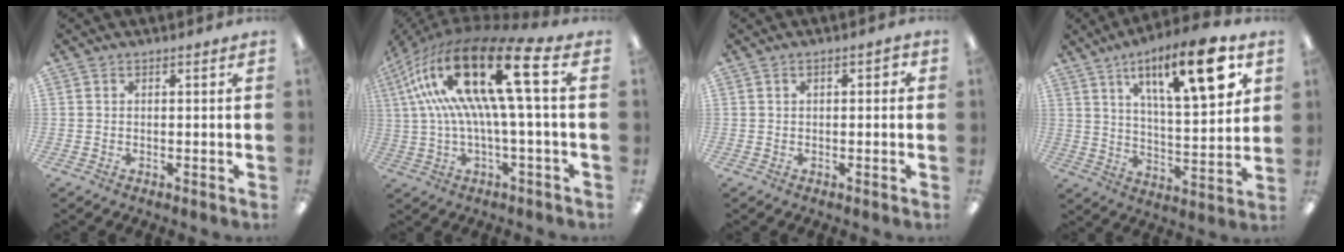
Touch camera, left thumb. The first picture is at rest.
{"total": 25.8, "force": [6.5, 7.9, 23.6], "torque": [-0.457, -0.027, 0.100]}
{"total": 2.2, "force": [0.2, 1.3, 1.8], "torque": [-0.026, 0.004, 0.002]}
{"total": 19.6, "force": [10.2, 6.0, 15.7], "torque": [-0.228, -0.049, 0.154]}